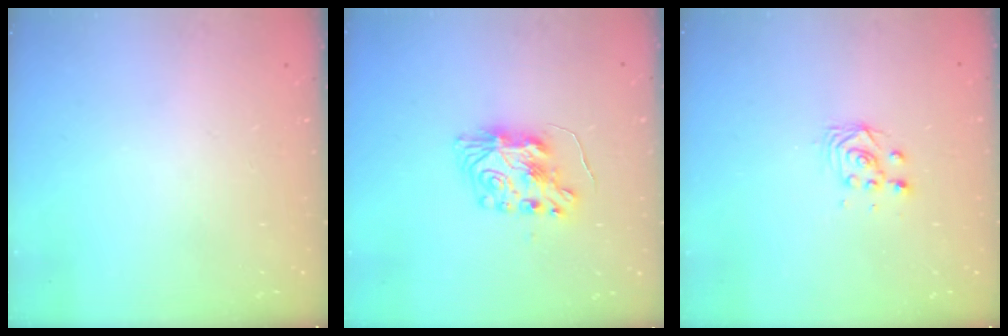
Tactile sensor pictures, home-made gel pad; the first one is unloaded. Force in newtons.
{"total": 9.0, "press": 9.0, "slide": 0.5}
{"total": 2.8, "press": 2.5, "slide": 1.3}